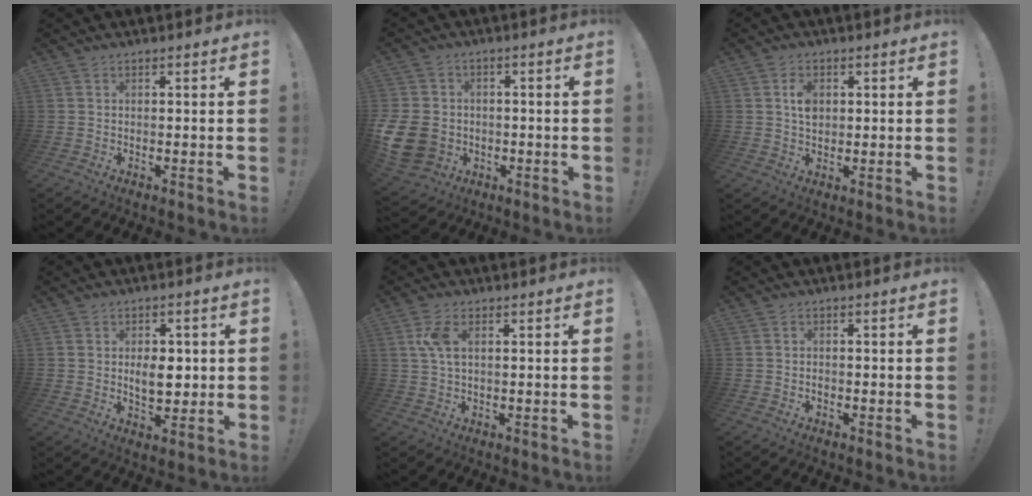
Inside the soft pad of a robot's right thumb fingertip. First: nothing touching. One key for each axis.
{"total": 11.6, "fx": -2.5, "fy": 9.7, "fz": 5.9, "tx": -0.128, "ty": 0.014, "tz": -0.043}
{"total": 4.7, "fx": 0.8, "fy": 3.5, "fz": 3.1, "tx": -0.047, "ty": 0.003, "tz": 0.012}
{"total": 6.8, "fx": 0.7, "fy": 4.8, "fz": 4.7, "tx": -0.053, "ty": -0.001, "tz": 0.011}
{"total": 5.8, "fx": 1.7, "fy": 2.8, "fz": 4.8, "tx": -0.103, "ty": 0.005, "tz": 0.030}
{"total": 1.1, "fx": -0.6, "fy": 0.9, "fz": 0.0, "tx": -0.009, "ty": 0.006, "tz": -0.010}